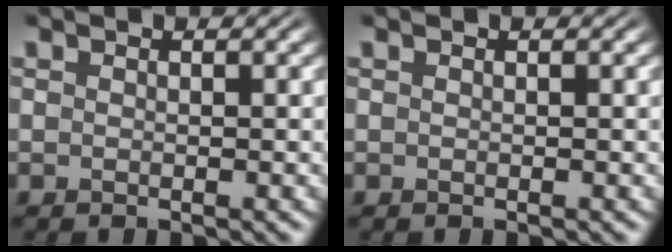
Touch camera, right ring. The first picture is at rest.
{"total": 0.0}